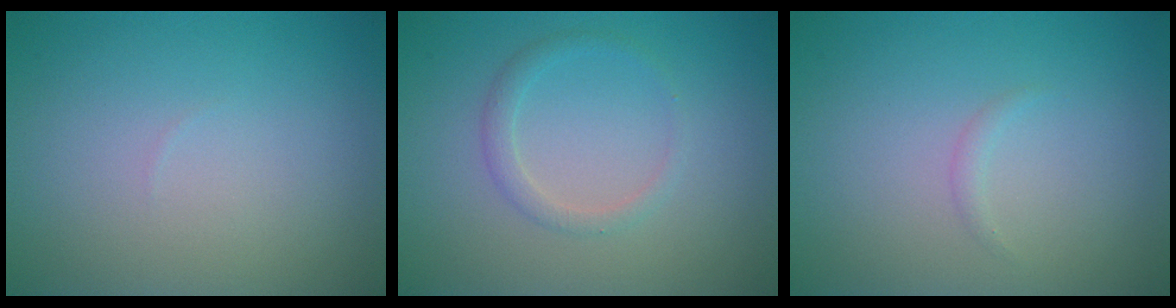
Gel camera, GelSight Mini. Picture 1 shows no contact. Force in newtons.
{"total": 1.5, "press": 1.5, "slide": 0.1}
{"total": 0.6, "press": 0.6, "slide": 0.0}